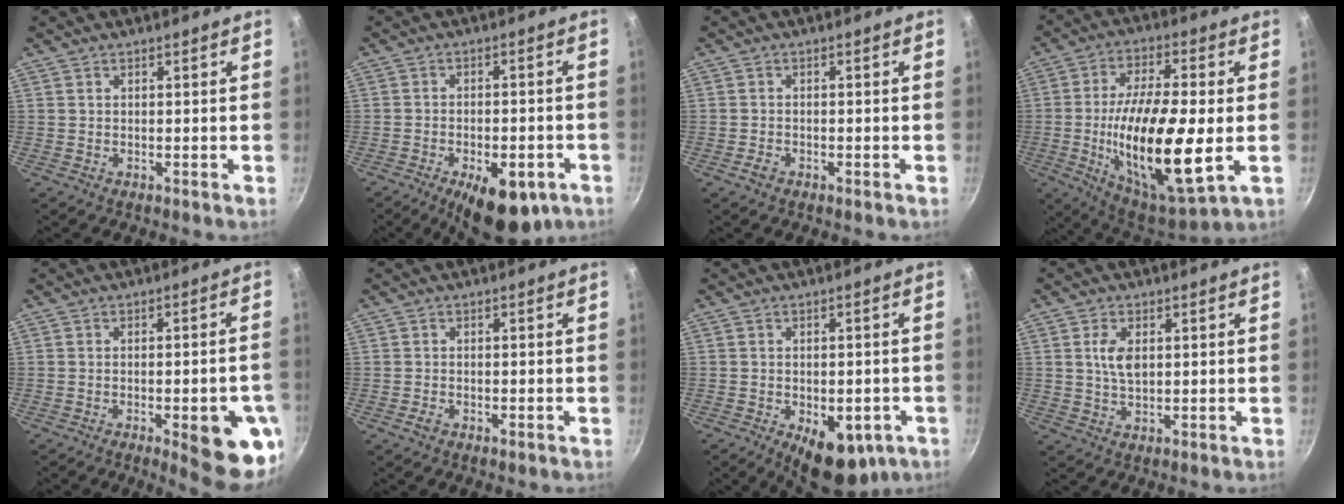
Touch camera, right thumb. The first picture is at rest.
{"total": 12.7, "force": [-6.3, 6.0, 9.3], "torque": [-0.110, 0.021, -0.076]}
{"total": 1.7, "force": [-1.1, 1.0, 0.9], "torque": [-0.020, 0.008, -0.021]}
{"total": 22.7, "force": [-2.7, 7.5, 21.2], "torque": [-0.380, 0.001, -0.046]}
{"total": 13.0, "force": [-4.4, 3.7, 11.6], "torque": [-0.120, 0.011, -0.053]}
{"total": 2.1, "force": [-1.1, 1.1, 1.5], "torque": [-0.031, 0.002, -0.022]}
{"total": 11.5, "force": [-4.6, 6.2, 8.4], "torque": [-0.073, 0.007, -0.048]}
{"total": 3.7, "force": [0.9, 2.0, 3.0], "torque": [-0.052, -0.002, 0.018]}